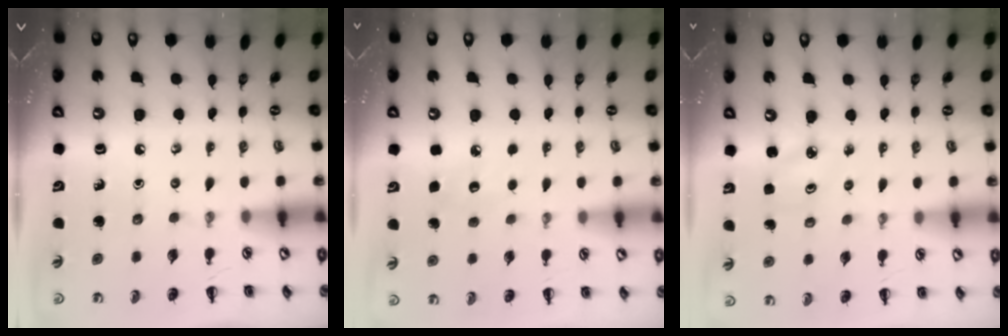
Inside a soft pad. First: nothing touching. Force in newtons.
{"total": 5.7, "press": 5.5, "slide": 1.5}
{"total": 2.4, "press": 2.3, "slide": 0.7}